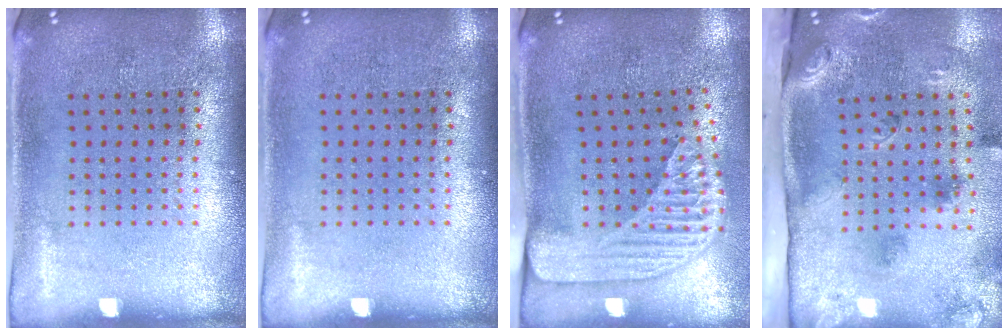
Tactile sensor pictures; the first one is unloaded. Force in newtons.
{"total": 0.0}
{"total": 2.3, "press": 1.8, "slide": 1.5}
{"total": 3.3, "press": 2.0, "slide": 2.6}